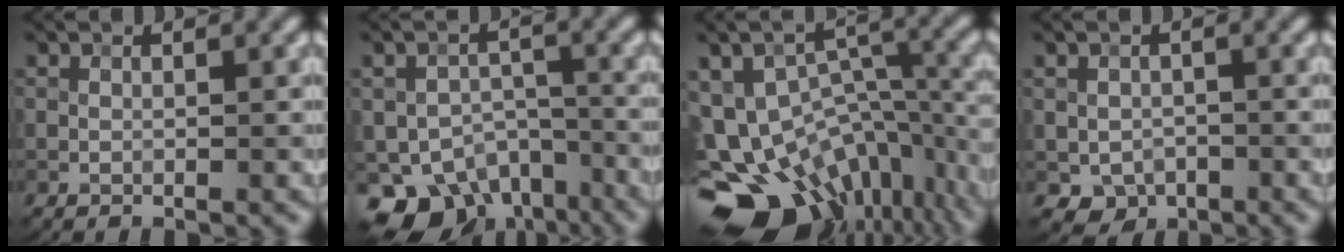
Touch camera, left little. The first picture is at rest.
{"total": 8.8, "force": [-5.9, 5.1, 4.1], "torque": [-0.064, -0.015, -0.091]}
{"total": 15.3, "force": [-7.5, 10.3, 8.6], "torque": [-0.167, -0.016, -0.101]}
{"total": 2.9, "force": [-1.1, 2.3, 1.4], "torque": [-0.020, -0.009, -0.014]}